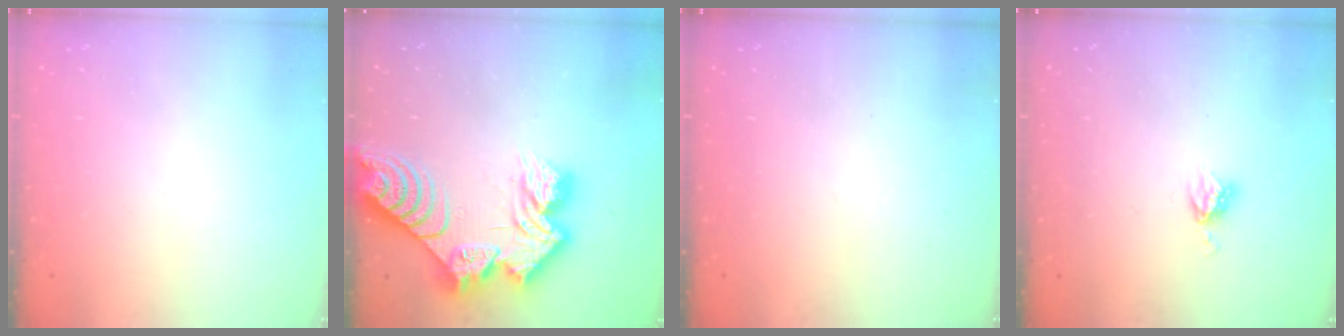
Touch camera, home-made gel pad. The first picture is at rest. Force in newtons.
{"total": 17.3, "press": 17.2, "slide": 1.7}
{"total": 0.0}
{"total": 4.4, "press": 4.4, "slide": 0.1}